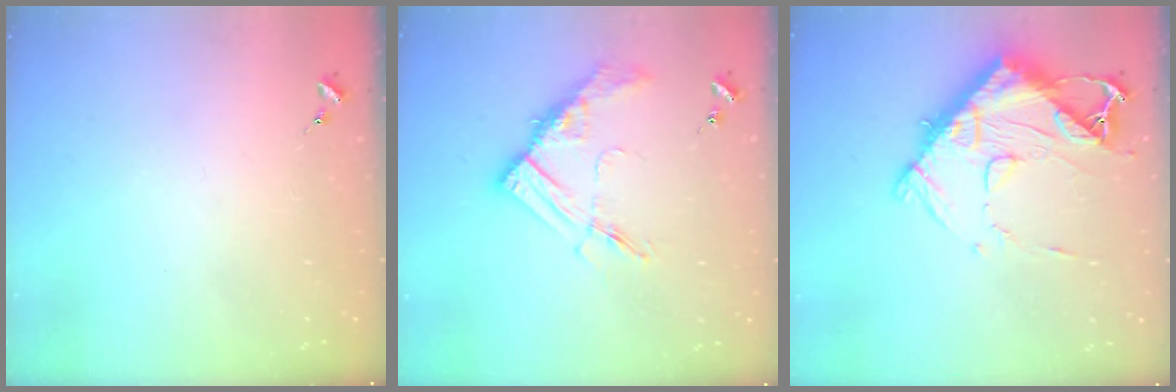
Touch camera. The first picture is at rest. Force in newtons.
{"total": 12.4, "press": 12.4, "slide": 0.9}
{"total": 15.6, "press": 15.6, "slide": 1.1}